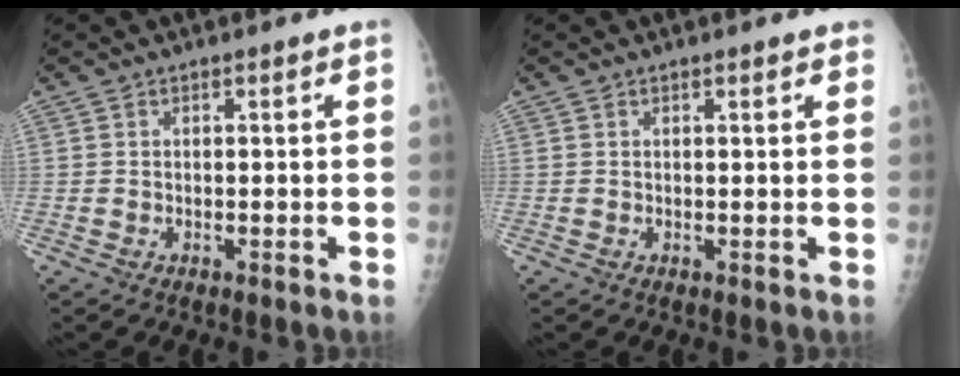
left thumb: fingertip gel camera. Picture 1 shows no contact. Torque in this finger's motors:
{"motor_torque": [-0.16, 0.00, 0.00, 0.09, 0.04]}